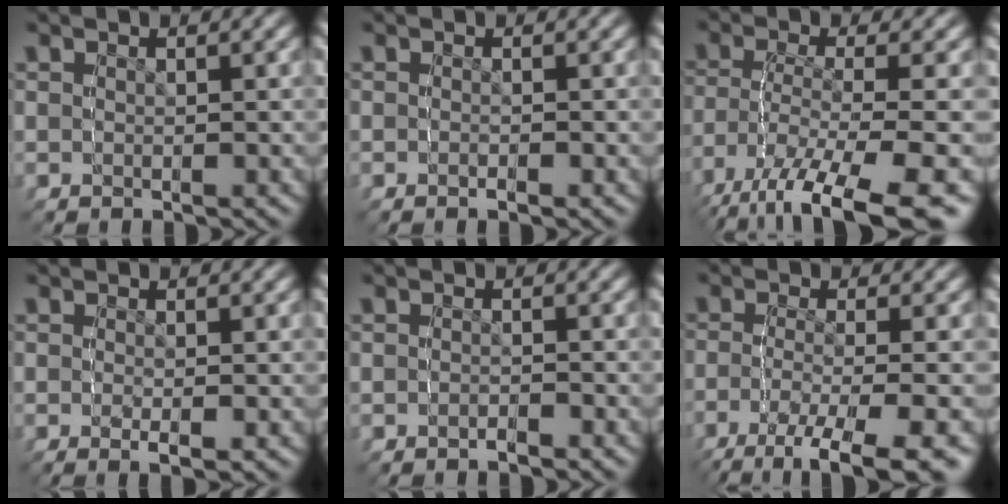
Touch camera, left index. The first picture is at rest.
{"total": 1.3, "force": [-0.6, -1.1, -0.1], "torque": [-0.001, 0.002, -0.007]}
{"total": 3.2, "force": [-1.2, 1.4, 2.6], "torque": [-0.055, 0.008, -0.013]}
{"total": 1.5, "force": [0.4, -1.3, -0.6], "torque": [0.012, 0.007, 0.005]}
{"total": 2.2, "force": [-1.4, -1.4, -0.9], "torque": [-0.001, -0.004, -0.017]}
{"total": 2.2, "force": [-2.0, -0.9, 0.5], "torque": [-0.017, -0.005, -0.028]}